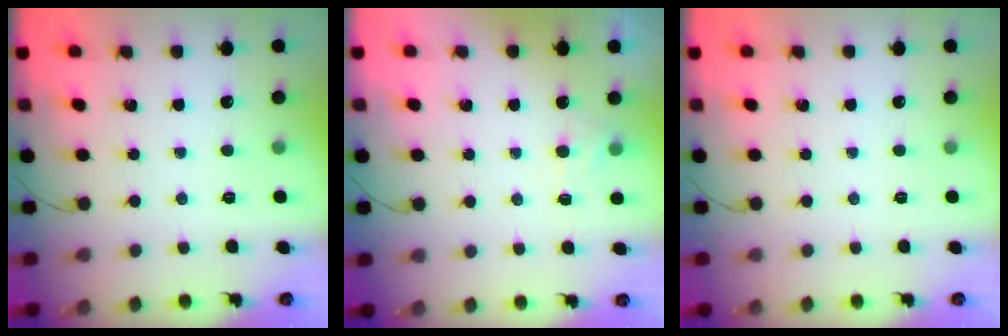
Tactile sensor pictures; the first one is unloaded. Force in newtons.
{"total": 4.3, "press": 4.1, "slide": 1.3}
{"total": 0.0}